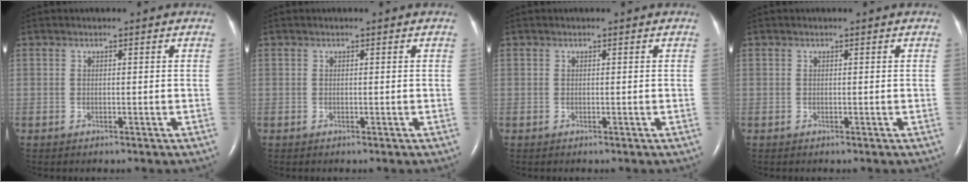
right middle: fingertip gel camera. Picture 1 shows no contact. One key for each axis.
{"total": 0.0}
{"total": 0.0}
{"total": 0.0}